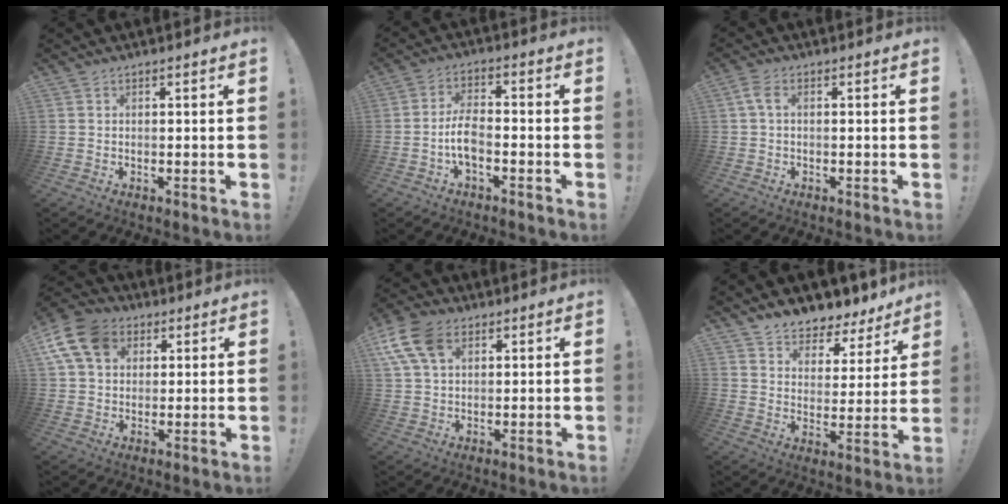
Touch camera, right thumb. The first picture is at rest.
{"total": 7.1, "force": [-2.9, 3.0, 5.8], "torque": [-0.121, 0.010, -0.052]}
{"total": 3.1, "force": [0.2, 1.8, 2.6], "torque": [-0.055, 0.013, 0.006]}
{"total": 13.8, "force": [5.3, 10.3, 7.4], "torque": [-0.140, -0.015, 0.106]}
{"total": 12.2, "force": [5.1, 7.9, 7.8], "torque": [-0.162, -0.004, 0.099]}
{"total": 6.9, "force": [6.1, 3.3, 0.9], "torque": [-0.016, -0.061, 0.111]}